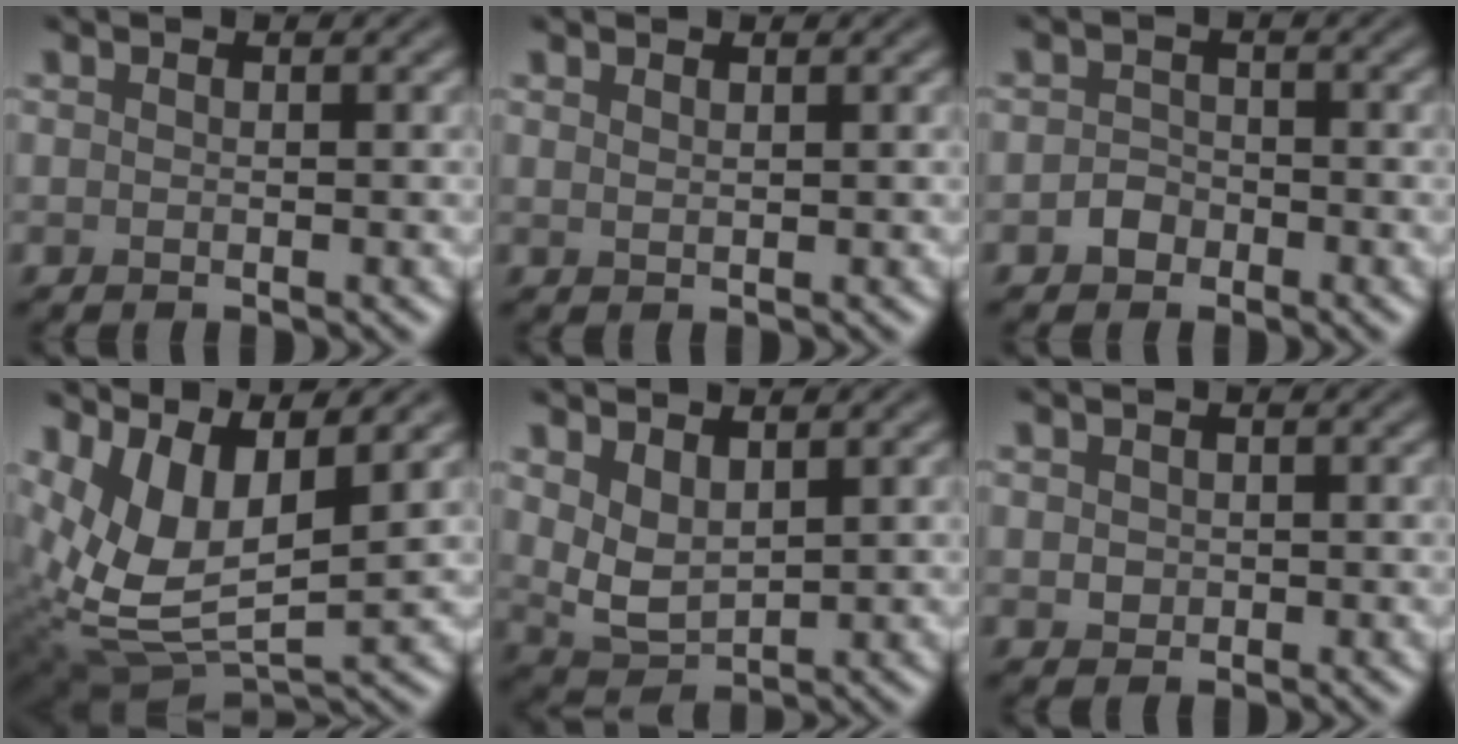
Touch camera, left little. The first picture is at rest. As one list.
[{"total": 0.6, "force": [0.6, 0.1, 0.2], "torque": [-0.004, 0.000, 0.013]}, {"total": 1.5, "force": [-0.9, 1.2, 0.4], "torque": [-0.002, 0.005, -0.018]}, {"total": 8.9, "force": [3.6, 4.0, 7.1], "torque": [-0.151, -0.005, 0.075]}, {"total": 3.3, "force": [1.5, 1.8, 2.3], "torque": [-0.056, -0.008, 0.037]}, {"total": 1.0, "force": [0.1, 1.0, 0.4], "torque": [-0.005, -0.002, 0.003]}]